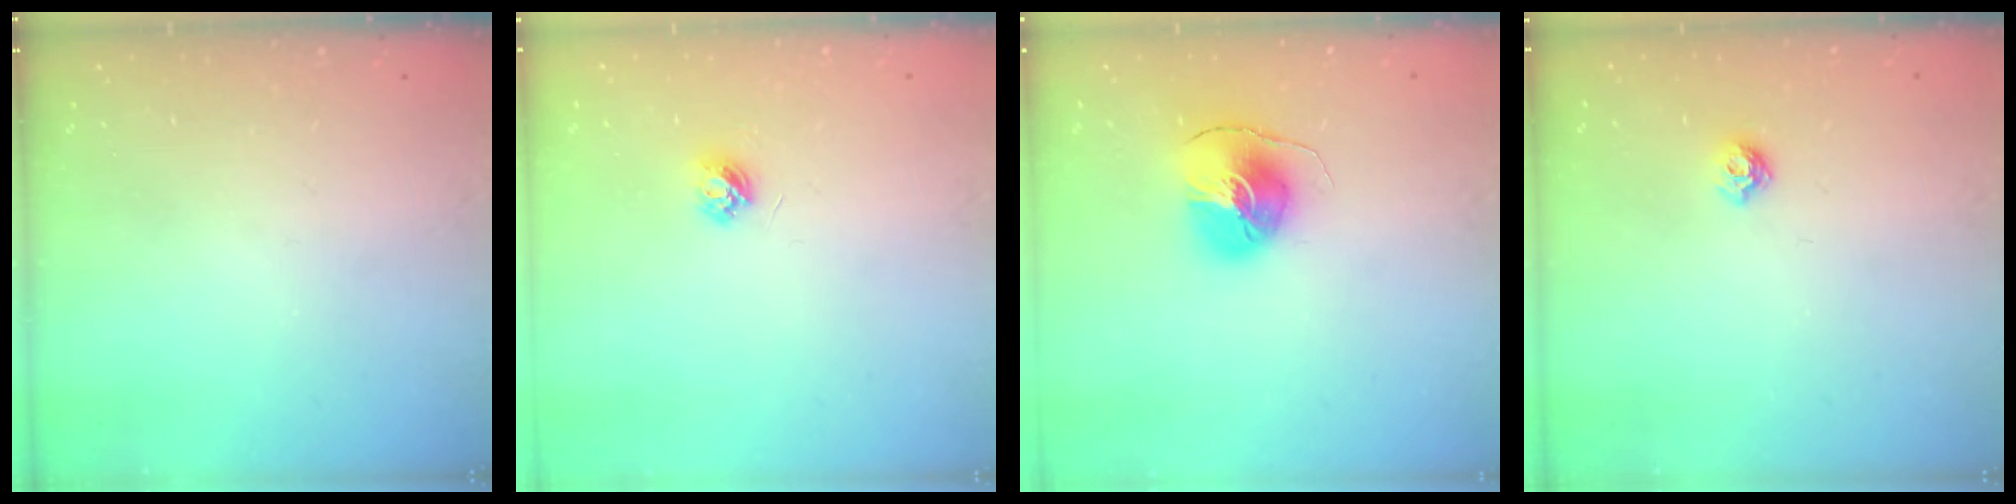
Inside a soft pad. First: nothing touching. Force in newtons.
{"total": 3.6, "press": 3.5, "slide": 0.4}
{"total": 8.3, "press": 8.2, "slide": 0.9}
{"total": 5.6, "press": 5.6, "slide": 0.9}